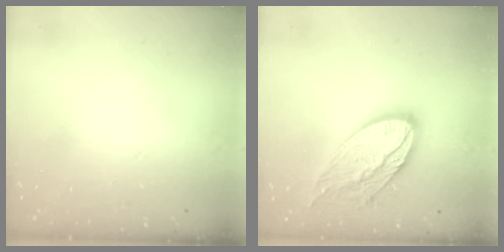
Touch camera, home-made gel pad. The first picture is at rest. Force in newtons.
{"total": 15.1, "press": 15.1, "slide": 1.3}